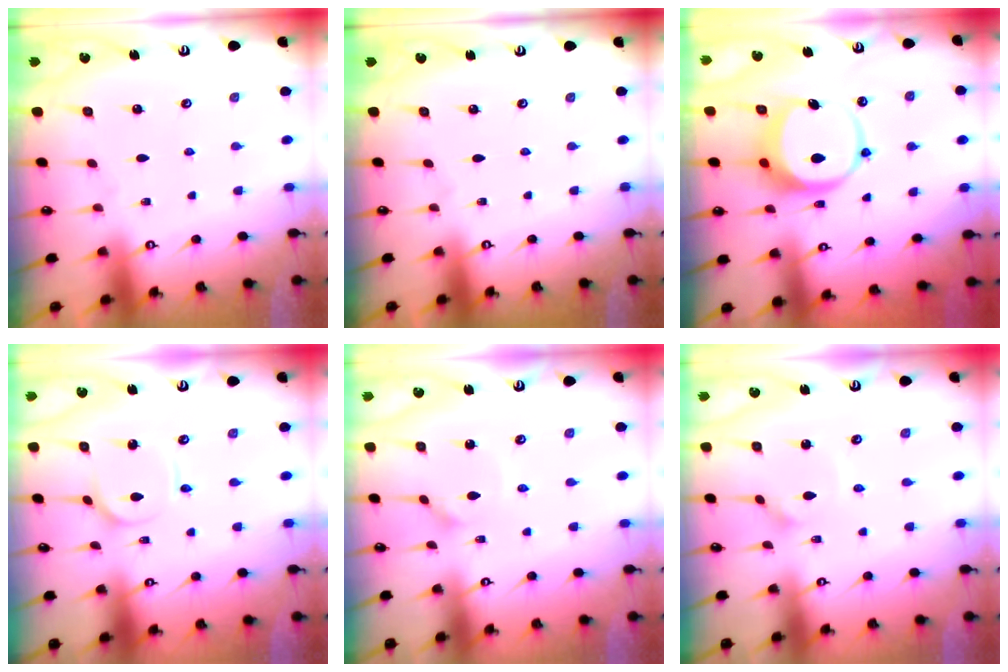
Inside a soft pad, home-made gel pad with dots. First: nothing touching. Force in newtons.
{"total": 0.0}
{"total": 8.9, "press": 8.7, "slide": 1.6}
{"total": 2.5, "press": 2.5, "slide": 0.2}
{"total": 2.0, "press": 2.0, "slide": 0.0}
{"total": 2.3, "press": 2.3, "slide": 0.1}